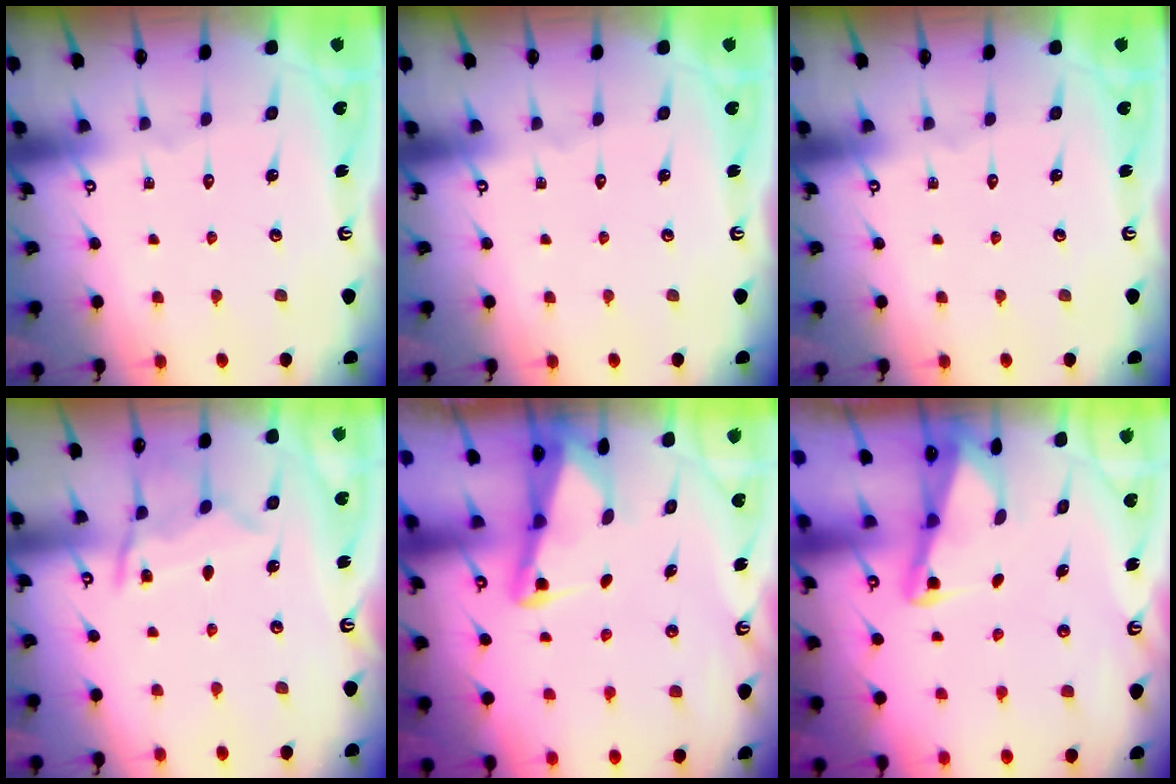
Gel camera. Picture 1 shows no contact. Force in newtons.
{"total": 0.0}
{"total": 0.0}
{"total": 9.6, "press": 9.6, "slide": 0.9}
{"total": 2.5, "press": 2.5, "slide": 0.6}
{"total": 2.0, "press": 2.0, "slide": 0.4}